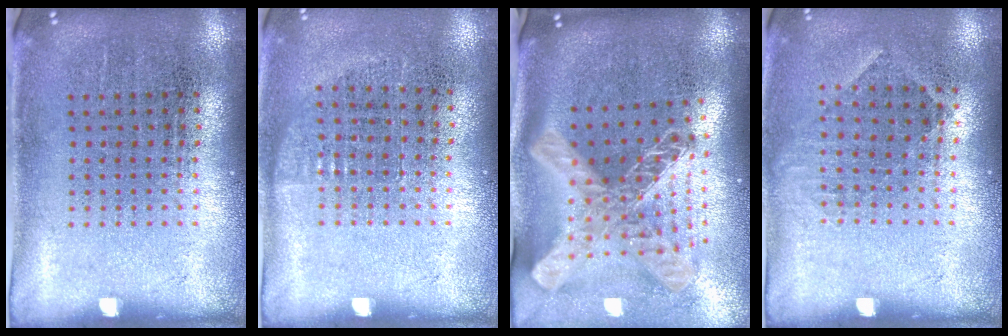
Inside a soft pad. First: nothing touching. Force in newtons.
{"total": 0.7, "press": 0.6, "slide": 0.3}
{"total": 2.8, "press": 2.0, "slide": 2.0}
{"total": 0.9, "press": 0.7, "slide": 0.5}